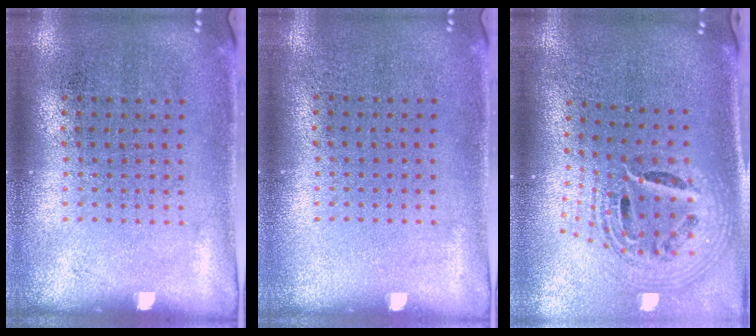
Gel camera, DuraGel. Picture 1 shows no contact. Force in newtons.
{"total": 0.0}
{"total": 2.2, "press": 1.6, "slide": 1.5}